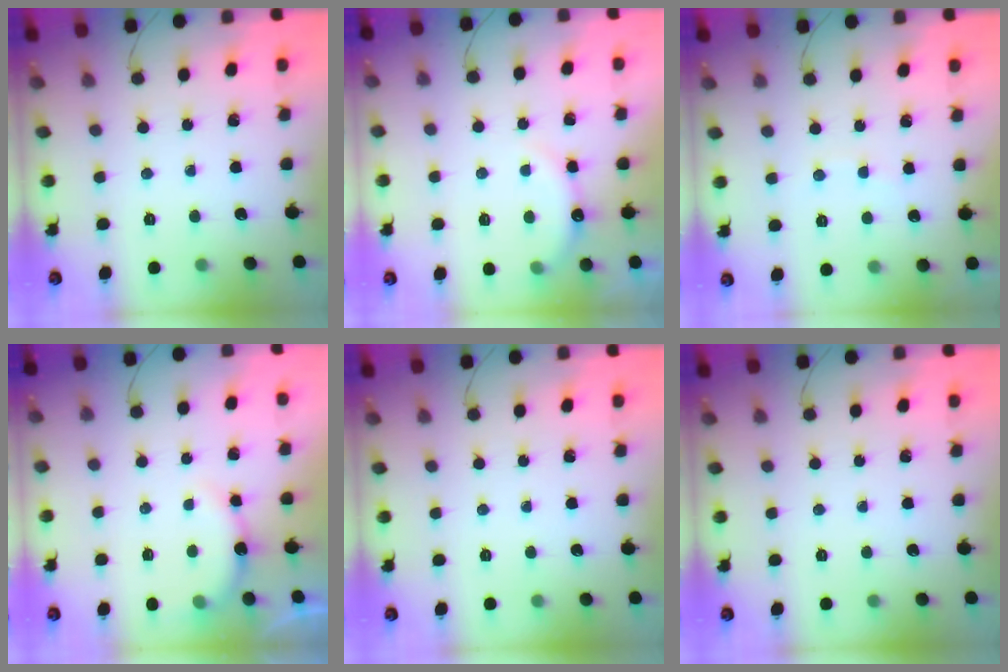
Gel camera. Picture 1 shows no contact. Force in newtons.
{"total": 6.4, "press": 6.2, "slide": 1.4}
{"total": 4.3, "press": 4.2, "slide": 0.8}
{"total": 5.6, "press": 5.5, "slide": 1.3}
{"total": 0.0}
{"total": 0.0}